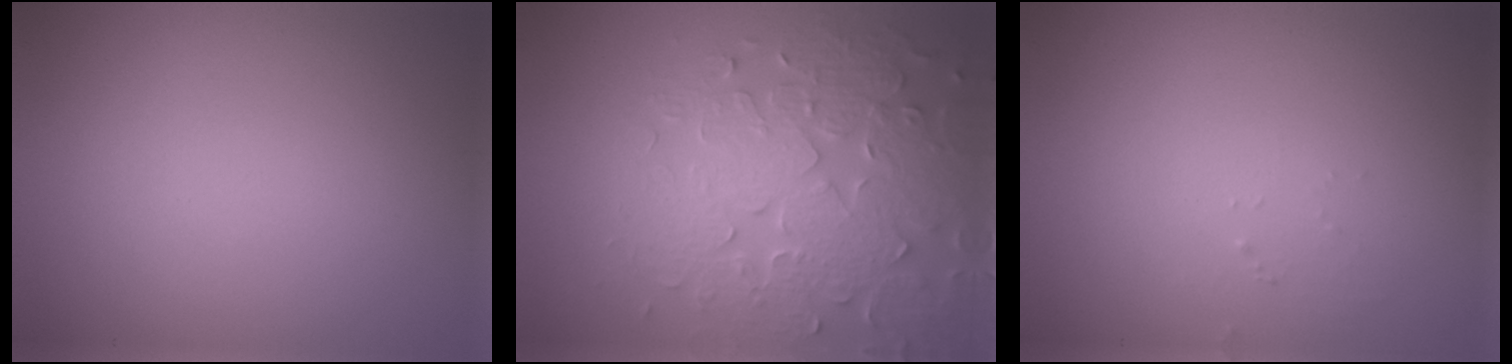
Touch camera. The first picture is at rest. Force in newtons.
{"total": 6.7, "press": 5.6, "slide": 3.7}
{"total": 0.7, "press": 0.7, "slide": 0.1}